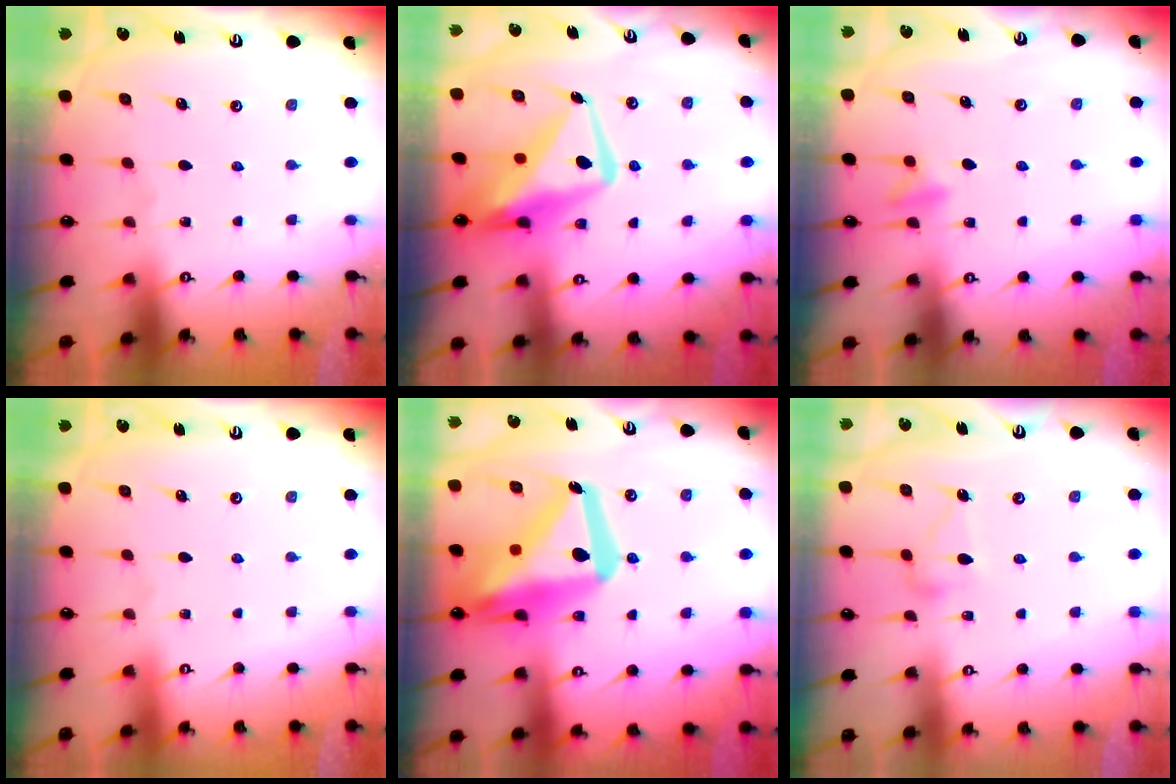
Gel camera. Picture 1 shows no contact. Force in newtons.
{"total": 14.7, "press": 14.6, "slide": 1.8}
{"total": 4.5, "press": 4.5, "slide": 0.5}
{"total": 3.8, "press": 3.8, "slide": 0.1}
{"total": 24.0, "press": 23.9, "slide": 2.4}
{"total": 10.5, "press": 10.5, "slide": 0.4}